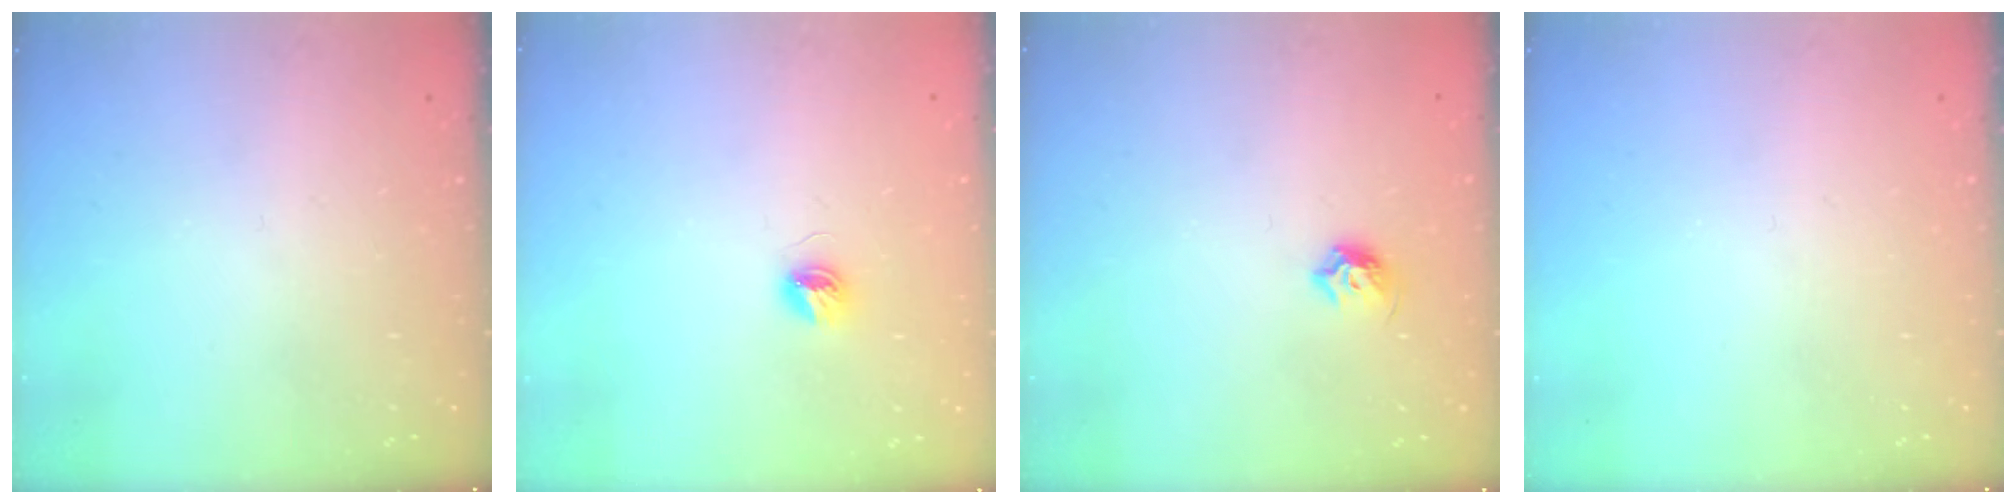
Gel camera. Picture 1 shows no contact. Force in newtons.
{"total": 4.3, "press": 4.3, "slide": 0.4}
{"total": 5.5, "press": 5.4, "slide": 0.8}
{"total": 0.0}